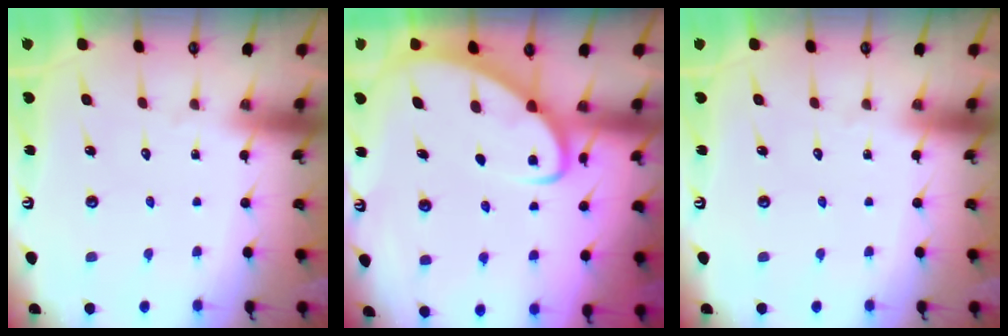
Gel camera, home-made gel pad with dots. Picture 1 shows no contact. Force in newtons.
{"total": 3.8, "press": 3.8, "slide": 0.4}
{"total": 0.0}